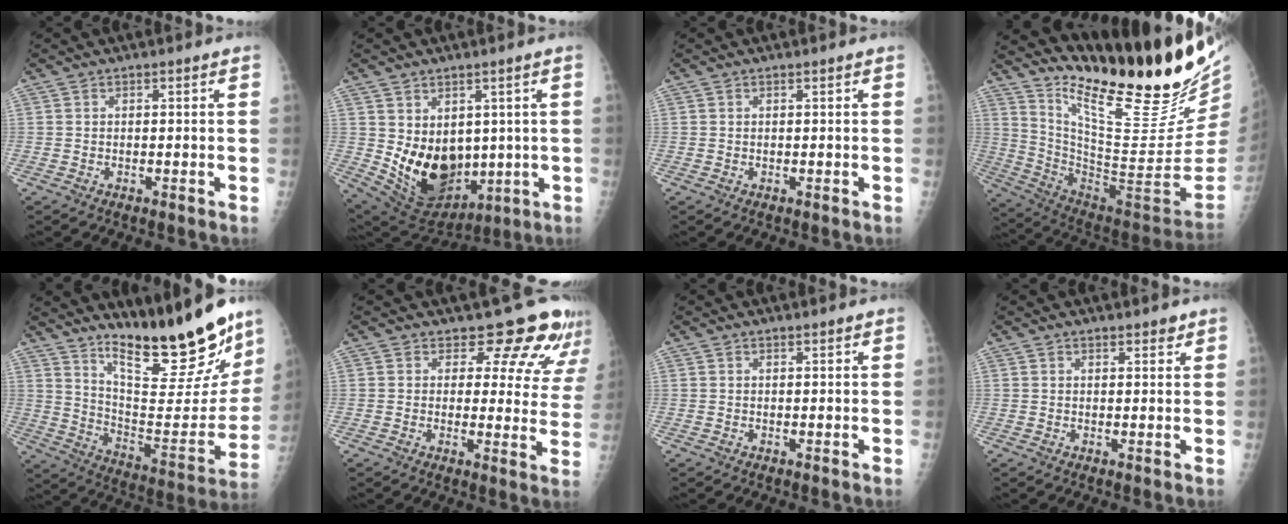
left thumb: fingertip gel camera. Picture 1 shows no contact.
{"total": 14.4, "force": [0.3, 10.4, 10.0], "torque": [-0.124, -0.030, 0.044]}
{"total": 0.0}
{"total": 30.0, "force": [22.9, 5.0, 18.7], "torque": [-0.265, -0.167, 0.356]}
{"total": 23.6, "force": [18.0, 5.1, 14.5], "torque": [-0.179, -0.126, 0.285]}
{"total": 12.2, "force": [11.0, 4.9, 2.0], "torque": [0.026, -0.081, 0.100]}
{"total": 0.5, "force": [0.5, 0.1, 0.2], "torque": [-0.006, -0.004, 0.009]}
{"total": 2.1, "force": [1.7, 0.8, 0.9], "torque": [-0.002, -0.009, 0.021]}